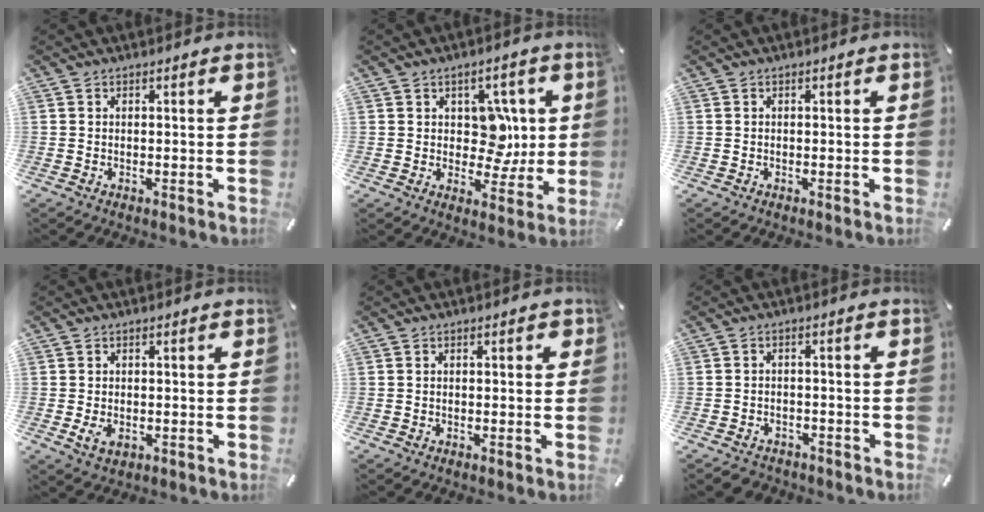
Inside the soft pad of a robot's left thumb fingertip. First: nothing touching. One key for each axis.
{"total": 9.7, "fx": 1.8, "fy": 7.7, "fz": 5.7, "tx": -0.064, "ty": -0.009, "tz": 0.031}
{"total": 0.0}
{"total": 3.1, "fx": -0.9, "fy": 2.1, "fz": 2.1, "tx": -0.050, "ty": -0.002, "tz": -0.018}
{"total": 1.3, "fx": -0.1, "fy": 0.6, "fz": 1.1, "tx": -0.020, "ty": 0.003, "tz": -0.003}
{"total": 3.0, "fx": -2.4, "fy": 1.7, "fz": 0.6, "tx": -0.017, "ty": 0.012, "tz": -0.051}